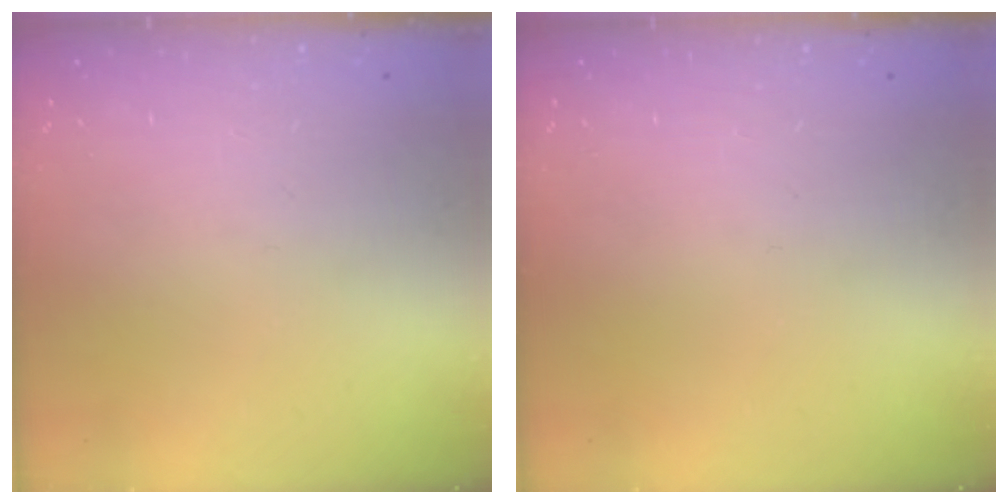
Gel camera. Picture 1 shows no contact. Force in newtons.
{"total": 0.0}